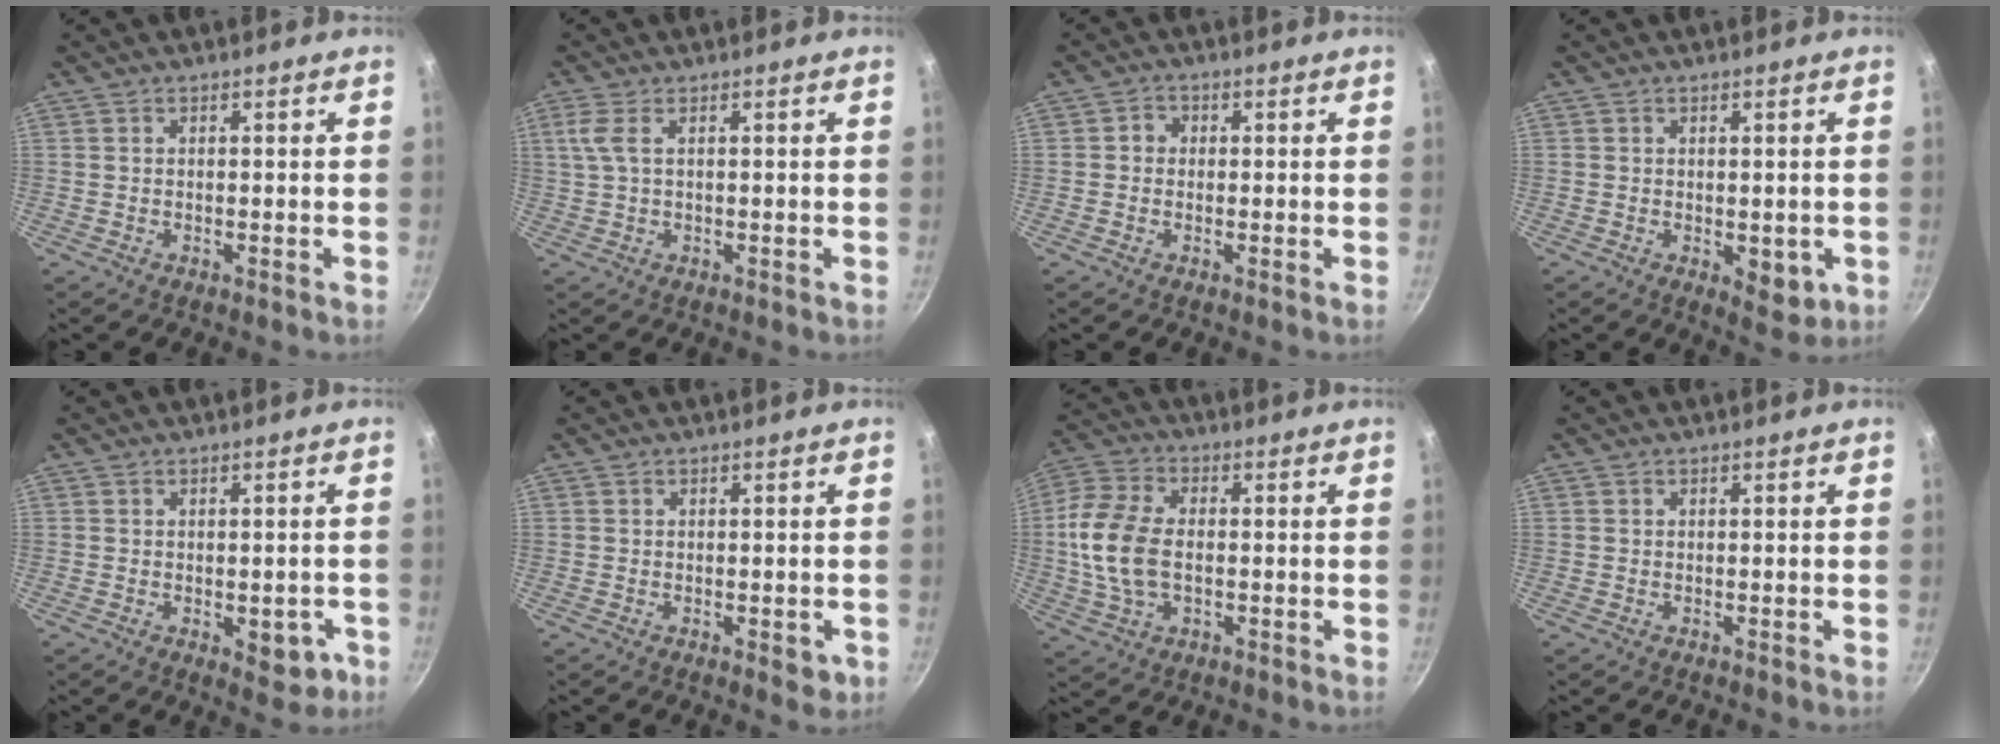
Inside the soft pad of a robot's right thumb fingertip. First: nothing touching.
{"total": 3.3, "force": [1.0, 1.3, 2.9], "torque": [-0.072, 0.005, 0.022]}
{"total": 2.3, "force": [0.0, 2.1, 0.8], "torque": [-0.002, 0.005, -0.007]}
{"total": 5.0, "force": [-0.9, 3.0, 4.0], "torque": [-0.040, -0.003, -0.006]}
{"total": 5.5, "force": [-1.7, 3.2, 4.2], "torque": [-0.020, 0.010, -0.016]}
{"total": 2.9, "force": [-0.7, 1.7, 2.2], "torque": [-0.022, -0.002, -0.009]}
{"total": 13.0, "force": [-0.5, 8.1, 10.1], "torque": [-0.202, 0.017, -0.020]}
{"total": 0.0}